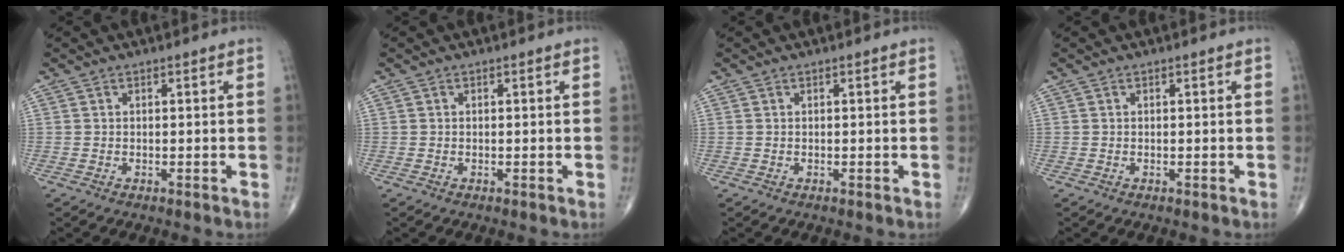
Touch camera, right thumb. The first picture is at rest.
{"total": 0.0}
{"total": 0.0}
{"total": 0.0}